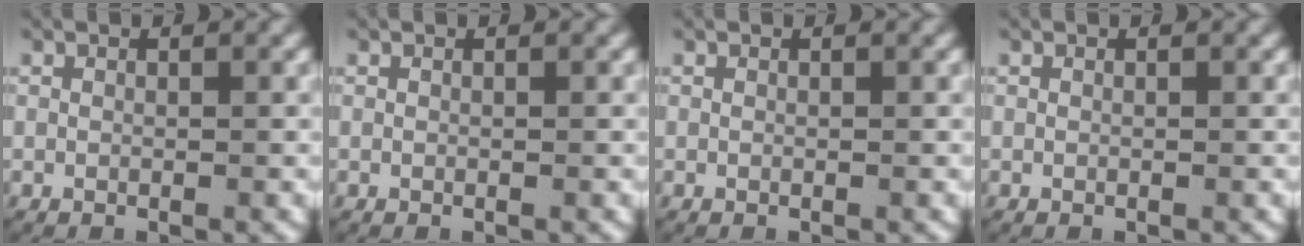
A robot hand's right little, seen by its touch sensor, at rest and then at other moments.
{"total": 0.0}
{"total": 0.0}
{"total": 0.0}